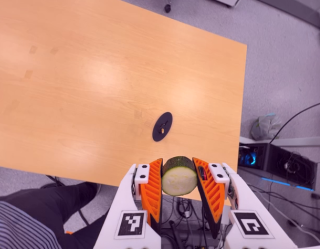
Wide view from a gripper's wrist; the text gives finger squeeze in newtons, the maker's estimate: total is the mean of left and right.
{"total": 13.1, "left": 11.3, "right": 14.8}